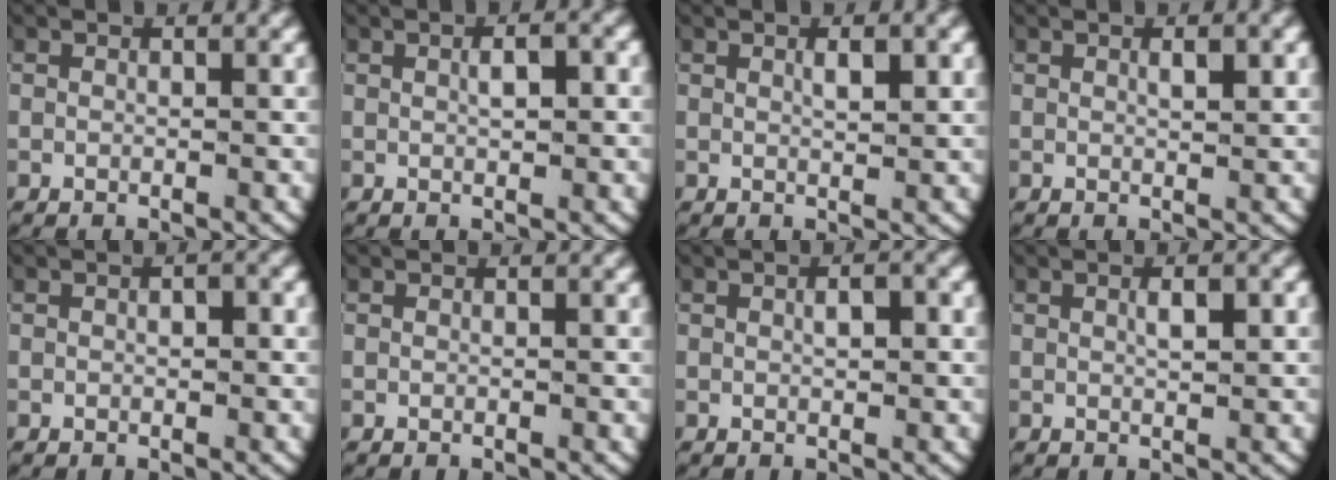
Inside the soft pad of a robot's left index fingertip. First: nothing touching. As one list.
[{"total": 1.8, "force": [0.1, 0.7, 1.7], "torque": [-0.021, -0.002, 0.003]}, {"total": 1.6, "force": [0.6, 0.3, 1.5], "torque": [-0.022, -0.004, 0.013]}, {"total": 1.5, "force": [0.5, 0.3, 1.4], "torque": [-0.018, -0.003, 0.010]}, {"total": 1.1, "force": [0.1, 0.6, 0.8], "torque": [-0.011, -0.002, 0.003]}, {"total": 0.6, "force": [0.0, -0.5, -0.3], "torque": [-0.002, -0.011, 0.009]}, {"total": 1.5, "force": [0.1, 0.6, 1.3], "torque": [-0.018, -0.003, 0.005]}, {"total": 1.8, "force": [0.4, 0.5, 1.7], "torque": [-0.022, -0.001, 0.008]}]